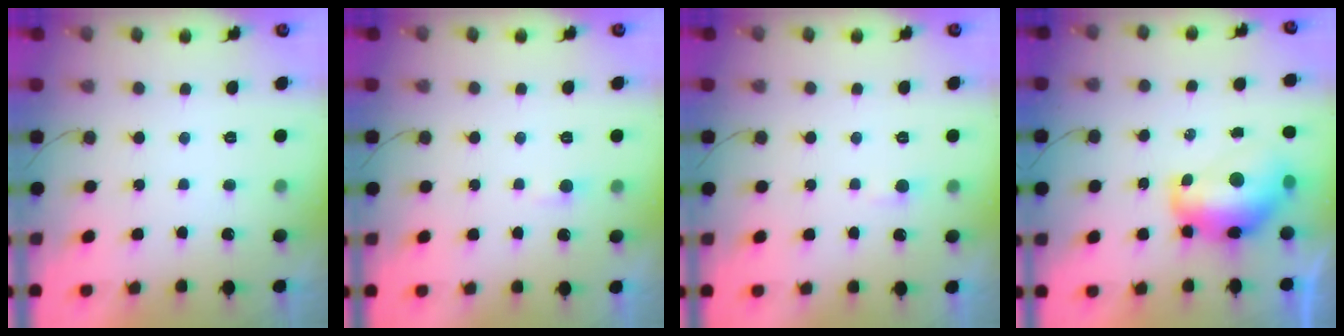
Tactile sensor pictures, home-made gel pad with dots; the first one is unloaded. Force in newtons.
{"total": 2.6, "press": 2.6, "slide": 0.2}
{"total": 2.6, "press": 2.6, "slide": 0.2}
{"total": 13.6, "press": 13.5, "slide": 1.3}